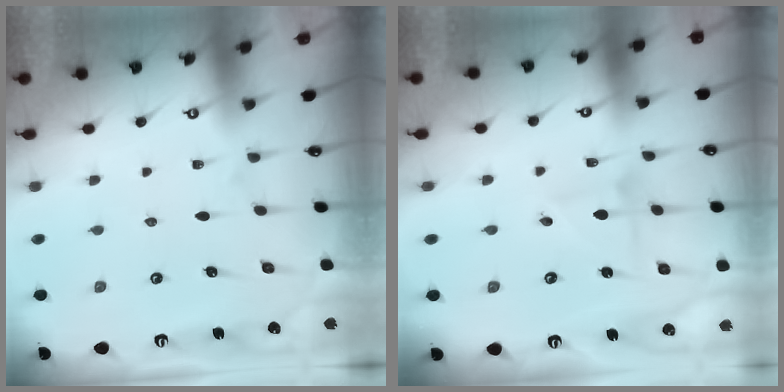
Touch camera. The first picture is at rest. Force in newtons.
{"total": 2.4, "press": 2.4, "slide": 0.2}